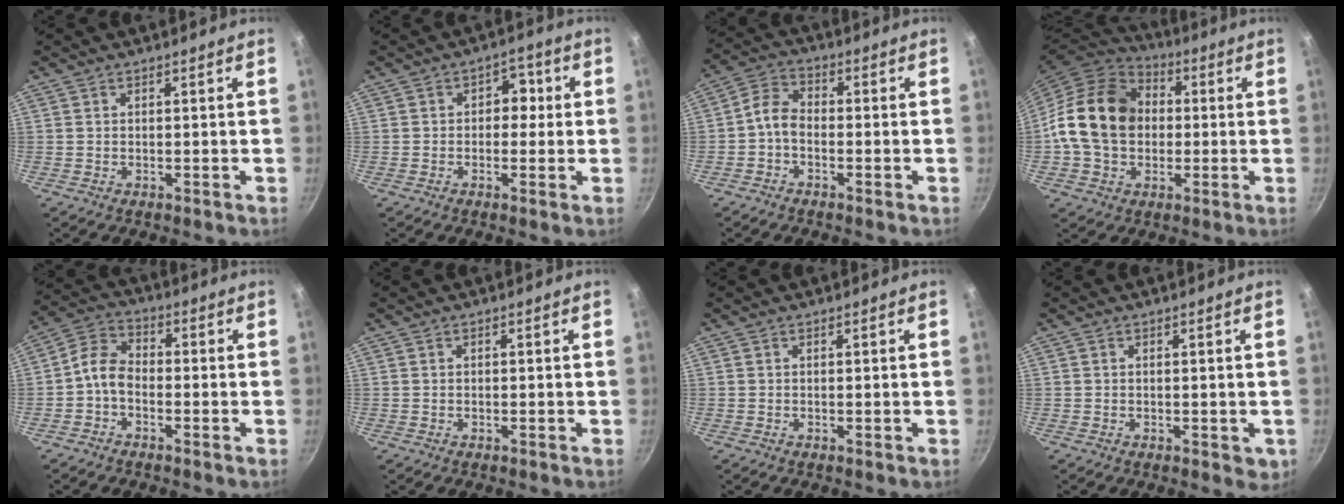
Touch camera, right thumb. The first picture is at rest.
{"total": 4.9, "force": [0.3, 3.8, 3.1], "torque": [0.001, 0.007, -0.005]}
{"total": 4.8, "force": [-1.7, 3.2, 3.2], "torque": [-0.065, 0.031, -0.045]}
{"total": 17.8, "force": [0.6, 14.0, 11.1], "torque": [-0.175, 0.030, 0.000]}
{"total": 5.7, "force": [-2.0, 3.9, 3.7], "torque": [-0.070, 0.032, -0.054]}
{"total": 0.0}
{"total": 0.0}
{"total": 2.8, "force": [-0.2, 1.7, 2.2], "torque": [-0.023, -0.005, 0.000]}